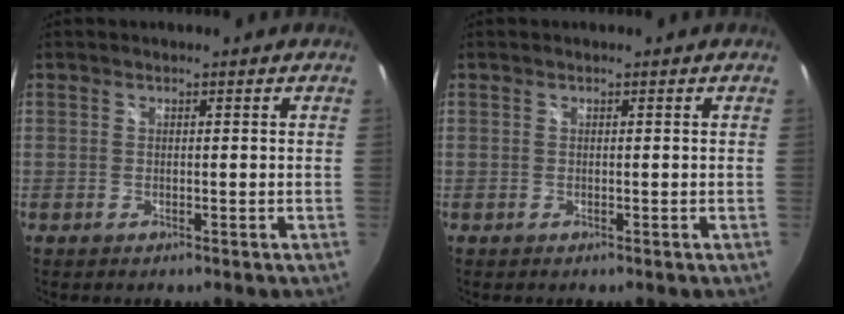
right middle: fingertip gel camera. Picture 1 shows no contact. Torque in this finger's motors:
{"motor_torque": [-0.01, 0.01, -0.01, -0.01]}